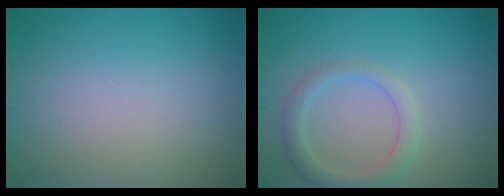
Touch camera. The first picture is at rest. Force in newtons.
{"total": 2.6, "press": 2.6, "slide": 0.3}